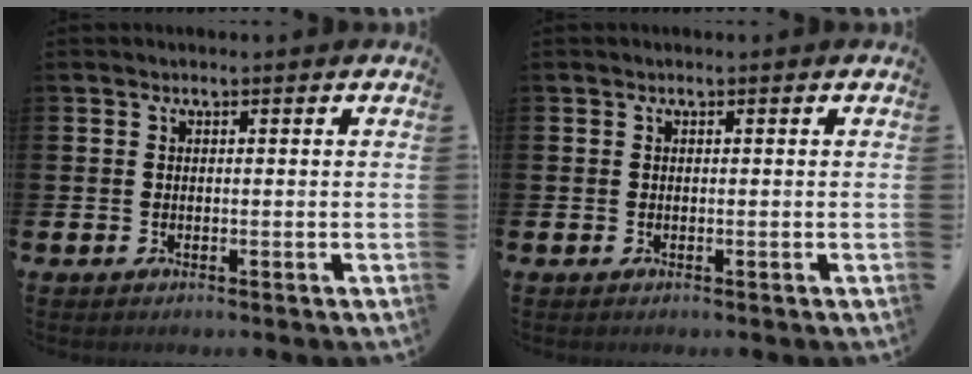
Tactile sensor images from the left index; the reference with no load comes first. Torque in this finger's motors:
{"motor_torque": [-0.09, 0.09, 0.00, 0.01]}